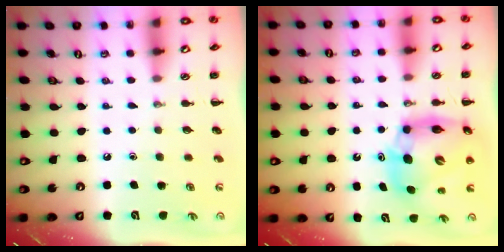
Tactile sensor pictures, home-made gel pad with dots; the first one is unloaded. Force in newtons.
{"total": 12.0, "press": 11.5, "slide": 3.3}